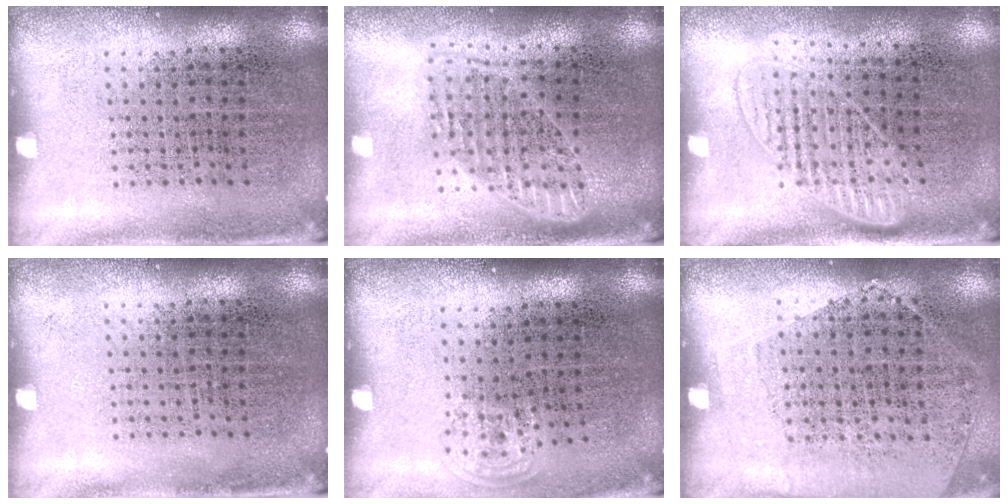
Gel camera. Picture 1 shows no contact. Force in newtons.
{"total": 1.7, "press": 1.5, "slide": 0.9}
{"total": 1.2, "press": 1.1, "slide": 0.4}
{"total": 0.0}
{"total": 0.8, "press": 0.6, "slide": 0.4}
{"total": 1.1, "press": 0.9, "slide": 0.7}